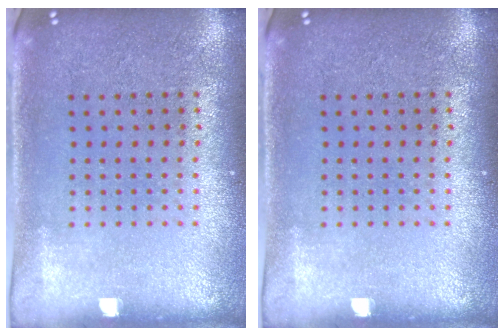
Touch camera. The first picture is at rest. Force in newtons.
{"total": 0.0}